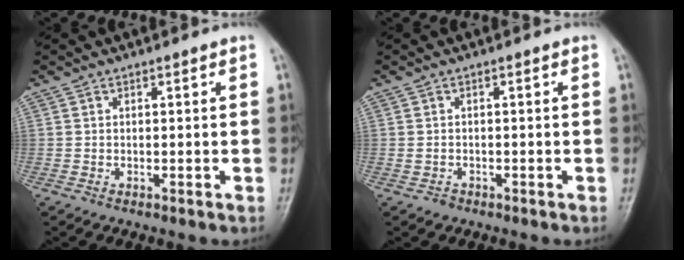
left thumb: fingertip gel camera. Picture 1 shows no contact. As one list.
[{"total": 1.2, "force": [-0.8, 0.9, 0.1], "torque": [0.002, 0.006, -0.012]}]